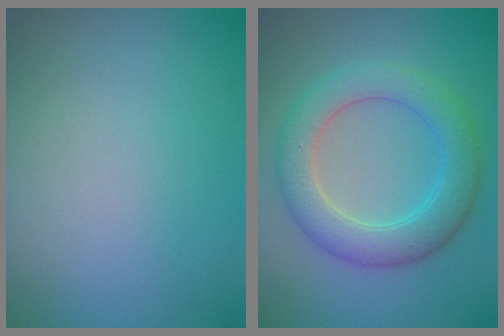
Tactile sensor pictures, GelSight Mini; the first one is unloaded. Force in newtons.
{"total": 5.5, "press": 5.5, "slide": 0.2}